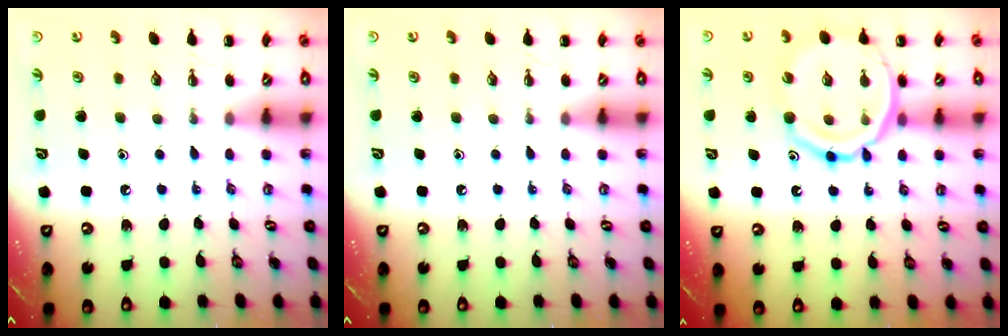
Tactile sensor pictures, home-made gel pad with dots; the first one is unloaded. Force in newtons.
{"total": 0.0}
{"total": 15.1, "press": 14.8, "slide": 2.7}